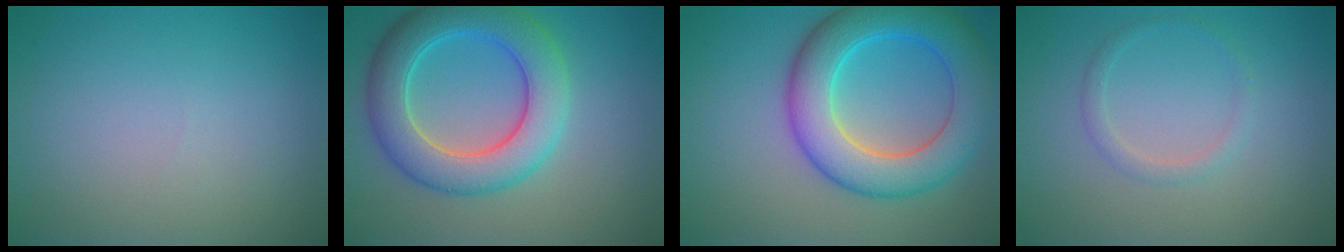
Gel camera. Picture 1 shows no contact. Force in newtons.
{"total": 7.6, "press": 7.5, "slide": 0.4}
{"total": 8.6, "press": 8.6, "slide": 0.2}
{"total": 1.3, "press": 1.3, "slide": 0.1}